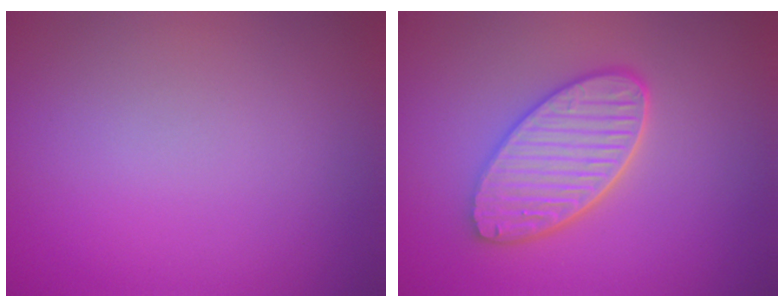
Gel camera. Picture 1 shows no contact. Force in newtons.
{"total": 5.6, "press": 4.3, "slide": 3.5}